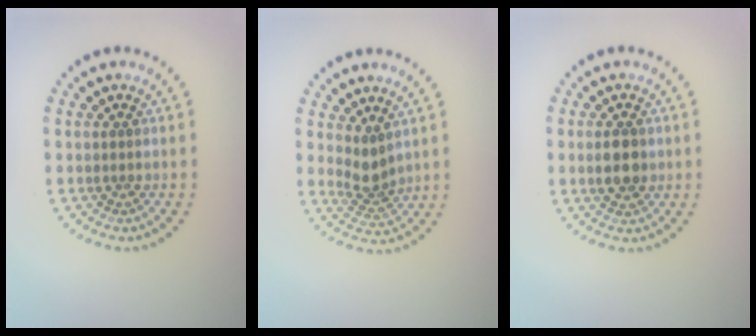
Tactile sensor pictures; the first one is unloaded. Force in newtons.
{"total": 2.4, "press": 1.8, "slide": 1.6}
{"total": 2.7, "press": 2.7, "slide": 0.1}